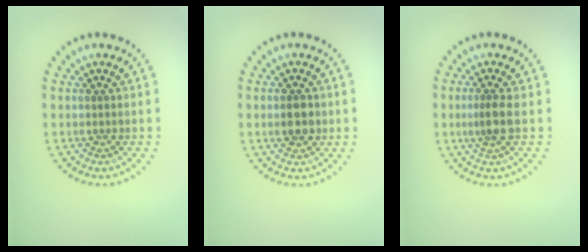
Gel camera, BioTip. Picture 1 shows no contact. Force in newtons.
{"total": 2.7, "press": 2.7, "slide": 0.1}
{"total": 2.0, "press": 1.6, "slide": 1.2}